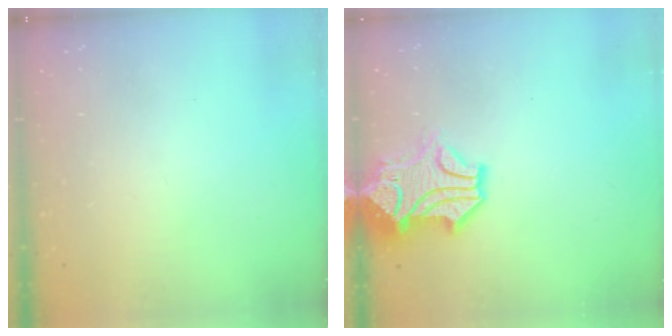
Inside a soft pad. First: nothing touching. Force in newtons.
{"total": 3.6, "press": 3.3, "slide": 1.4}